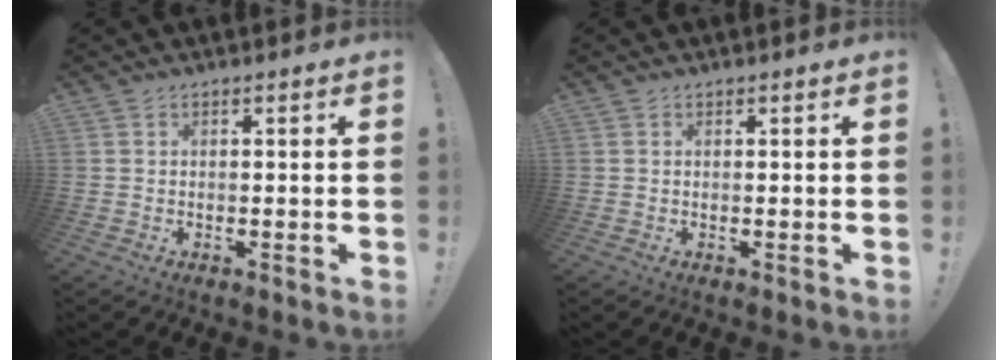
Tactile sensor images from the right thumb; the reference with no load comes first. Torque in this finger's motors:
{"motor_torque": [0.00, 0.00, 0.02, -0.01, 0.01]}